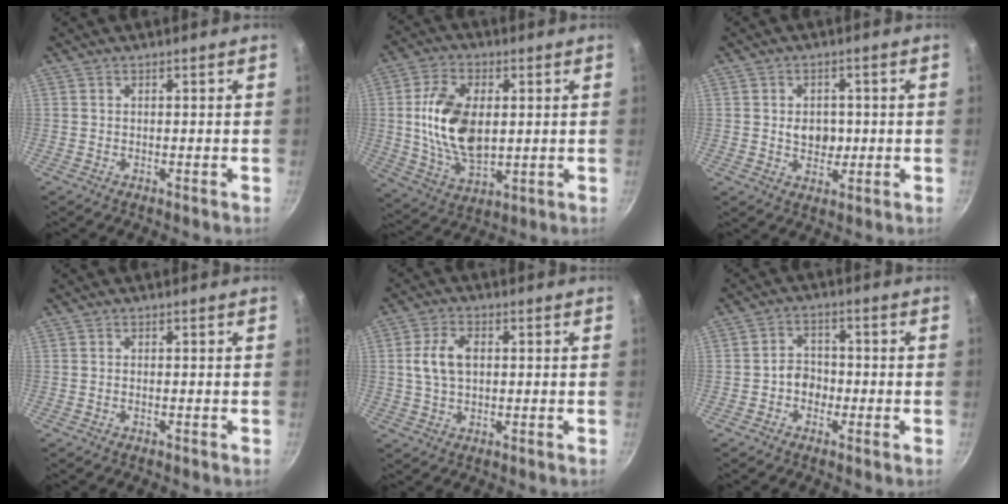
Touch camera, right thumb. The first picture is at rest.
{"total": 15.5, "force": [1.4, 8.9, 12.5], "torque": [-0.225, -0.010, 0.034]}
{"total": 5.2, "force": [0.1, 4.0, 3.3], "torque": [-0.023, 0.002, 0.007]}
{"total": 0.0}
{"total": 6.7, "force": [0.9, 4.1, 5.2], "torque": [-0.103, 0.009, 0.016]}
{"total": 4.5, "force": [-1.1, 3.7, 2.3], "torque": [-0.012, 0.018, -0.028]}